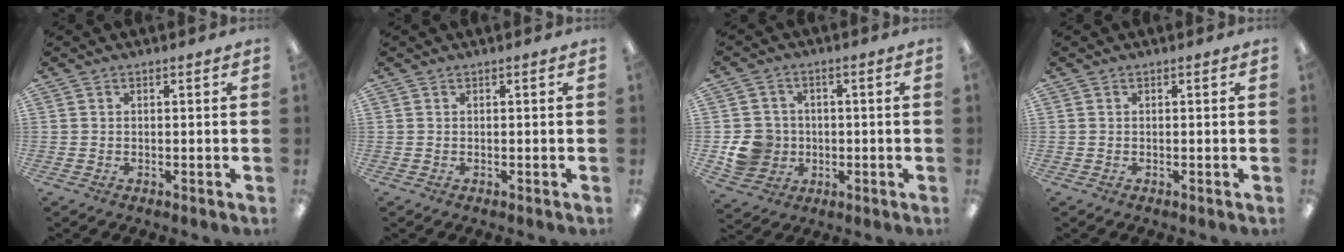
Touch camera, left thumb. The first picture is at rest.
{"total": 0.0}
{"total": 8.6, "force": [-1.2, 8.2, 2.4], "torque": [-0.059, 0.016, -0.014]}
{"total": 0.0}